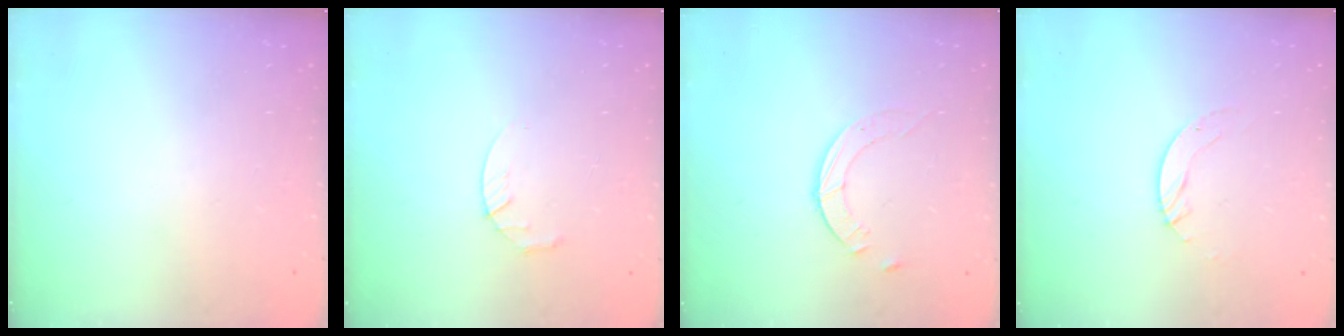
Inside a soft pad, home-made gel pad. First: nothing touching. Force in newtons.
{"total": 3.0, "press": 2.9, "slide": 0.5}
{"total": 3.9, "press": 3.9, "slide": 0.4}
{"total": 3.0, "press": 3.0, "slide": 0.2}